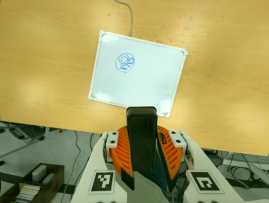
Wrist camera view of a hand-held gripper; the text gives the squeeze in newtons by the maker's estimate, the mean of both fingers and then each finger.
{"total": 9.3, "left": 7.6, "right": 11.1}